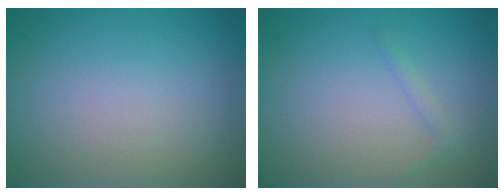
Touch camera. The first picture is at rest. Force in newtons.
{"total": 0.8, "press": 0.8, "slide": 0.1}